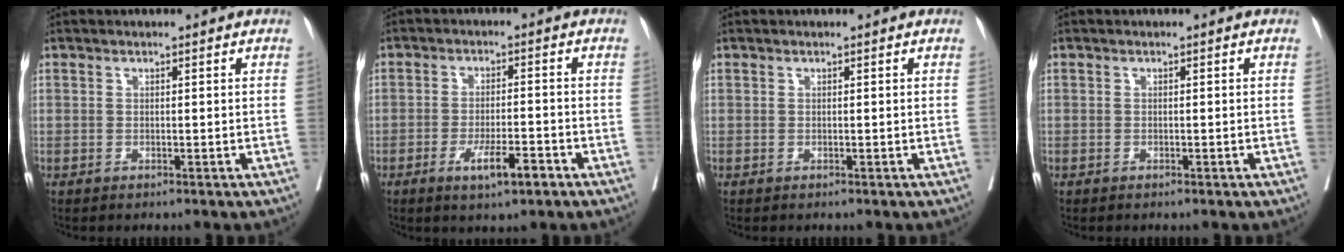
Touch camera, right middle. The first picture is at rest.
{"total": 5.8, "force": [-3.1, 1.0, 4.7], "torque": [-0.083, -0.005, -0.048]}
{"total": 0.0}
{"total": 0.0}